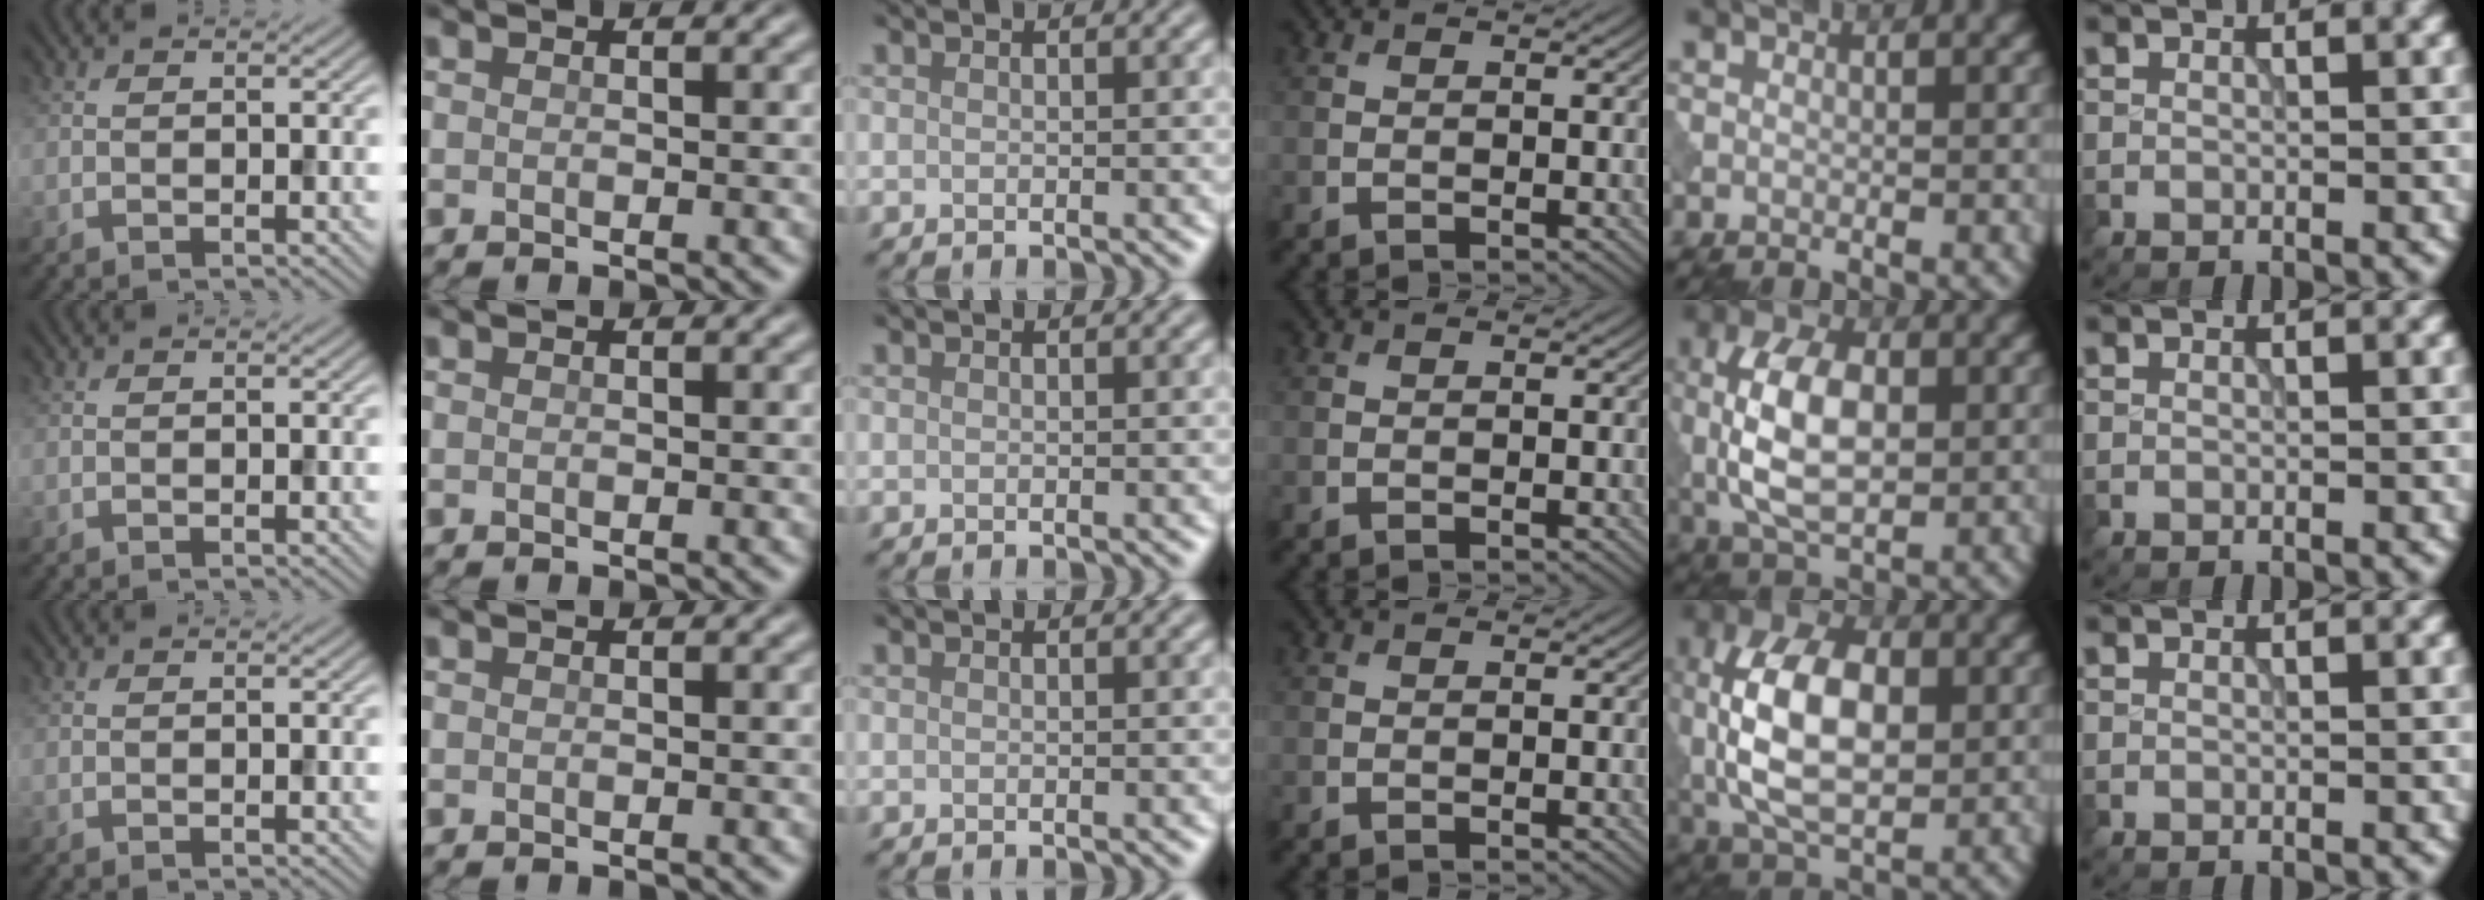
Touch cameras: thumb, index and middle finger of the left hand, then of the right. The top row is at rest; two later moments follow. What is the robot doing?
{"motion": "press", "object": "tv remote"}